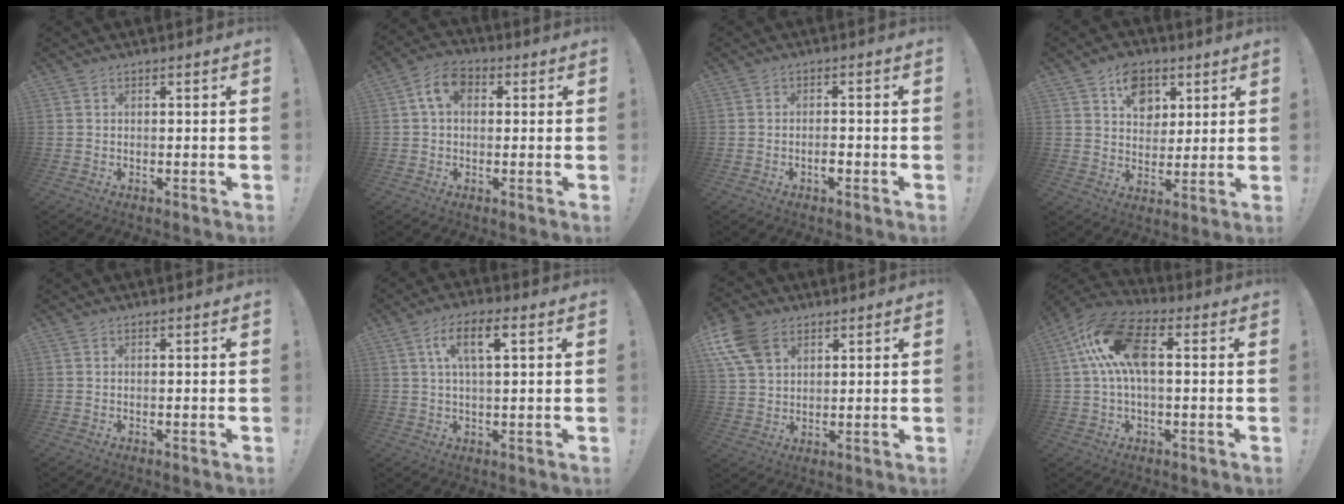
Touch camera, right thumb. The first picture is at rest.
{"total": 7.5, "force": [1.6, 5.1, 5.4], "torque": [-0.096, 0.018, 0.033]}
{"total": 2.0, "force": [-1.1, 0.7, 1.5], "torque": [-0.023, 0.002, -0.018]}
{"total": 10.3, "force": [5.0, 7.9, 4.5], "torque": [-0.049, -0.024, 0.092]}
{"total": 0.0}
{"total": 7.7, "force": [2.6, 2.2, 6.9], "torque": [-0.118, 0.002, 0.042]}
{"total": 11.5, "force": [5.5, 7.9, 6.4], "torque": [-0.122, -0.016, 0.109]}
{"total": 15.5, "force": [2.4, 8.0, 13.0], "torque": [-0.237, 0.010, 0.042]}